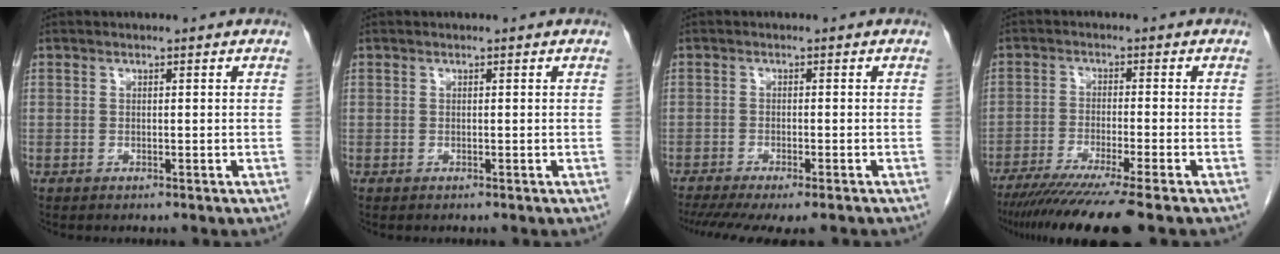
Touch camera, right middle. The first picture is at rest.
{"total": 0.0}
{"total": 12.5, "force": [-10.3, 2.4, 6.6], "torque": [-0.114, -0.021, -0.144]}
{"total": 12.5, "force": [-9.9, -1.2, 7.5], "torque": [-0.101, -0.041, -0.155]}